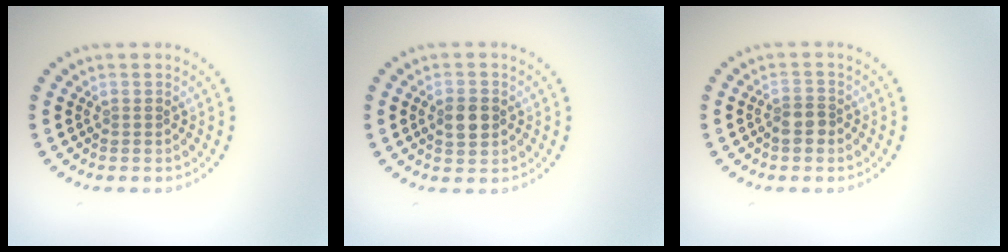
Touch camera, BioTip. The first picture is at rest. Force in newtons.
{"total": 2.9, "press": 2.9, "slide": 0.0}
{"total": 1.9, "press": 1.7, "slide": 0.8}